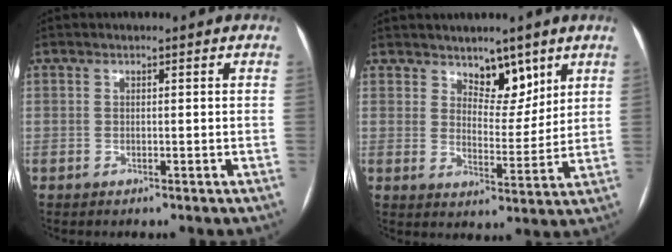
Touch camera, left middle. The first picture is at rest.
{"total": 5.8, "force": [4.2, 3.1, 2.5], "torque": [-0.024, -0.005, 0.072]}